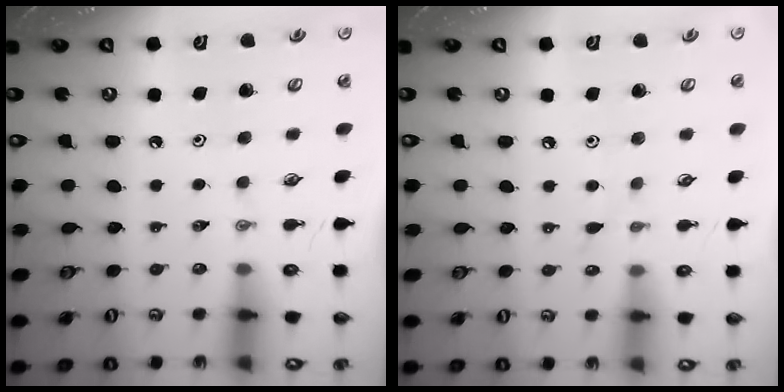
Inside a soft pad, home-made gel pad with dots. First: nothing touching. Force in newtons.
{"total": 3.8, "press": 3.8, "slide": 0.5}